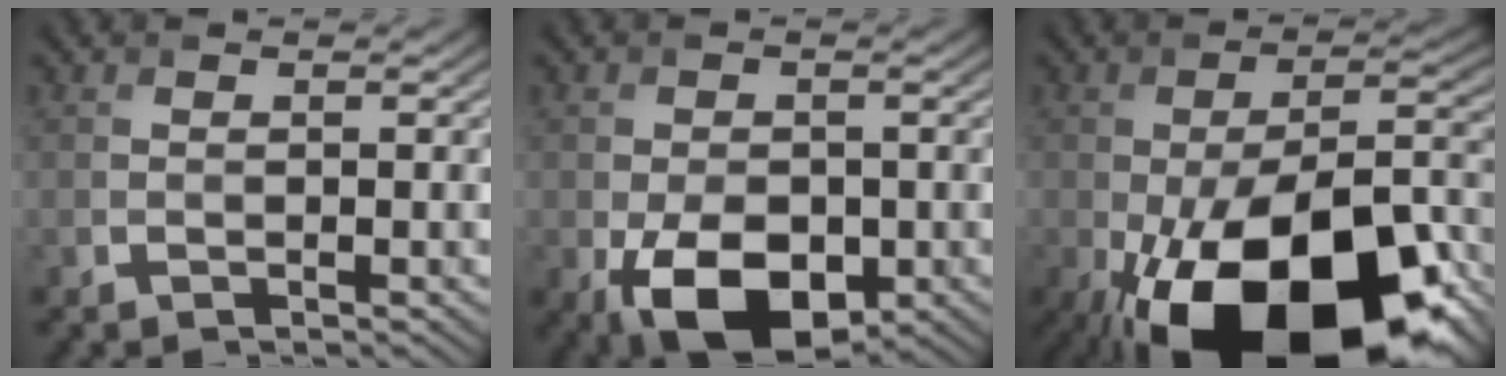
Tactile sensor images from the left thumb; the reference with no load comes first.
{"total": 9.2, "force": [-3.8, 5.6, 6.3], "torque": [-0.127, -0.031, -0.055]}
{"total": 21.3, "force": [-10.2, 10.1, 15.7], "torque": [-0.268, -0.054, -0.142]}